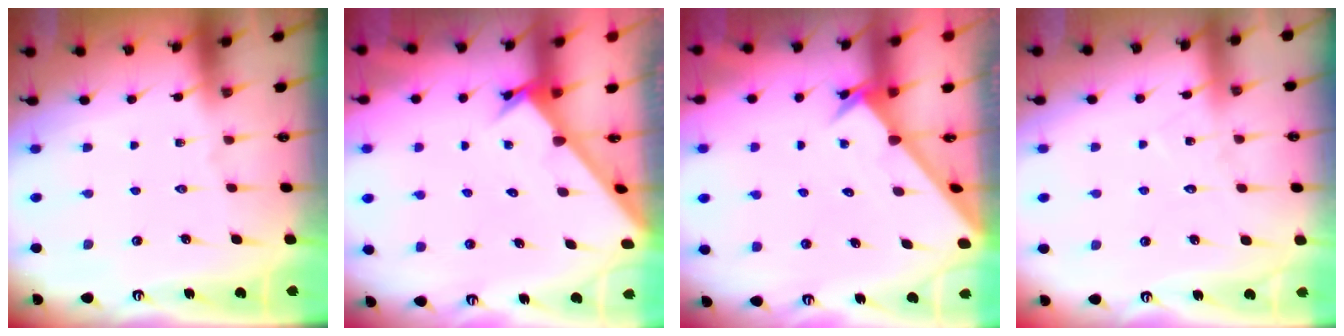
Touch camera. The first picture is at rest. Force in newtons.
{"total": 2.6, "press": 2.6, "slide": 0.3}
{"total": 2.4, "press": 2.4, "slide": 0.2}
{"total": 6.3, "press": 6.3, "slide": 0.6}